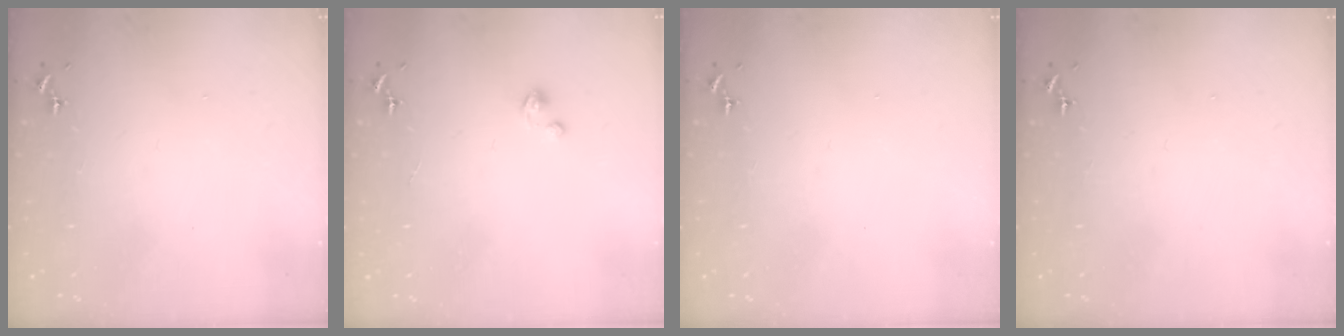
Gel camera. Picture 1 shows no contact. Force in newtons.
{"total": 1.5, "press": 1.5, "slide": 0.2}
{"total": 0.0}
{"total": 0.0}